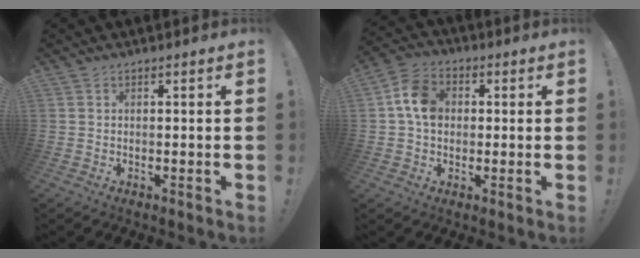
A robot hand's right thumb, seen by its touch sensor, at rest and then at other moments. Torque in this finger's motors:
{"motor_torque": [0.70, 1.35, 0.62, -0.52, 0.02]}